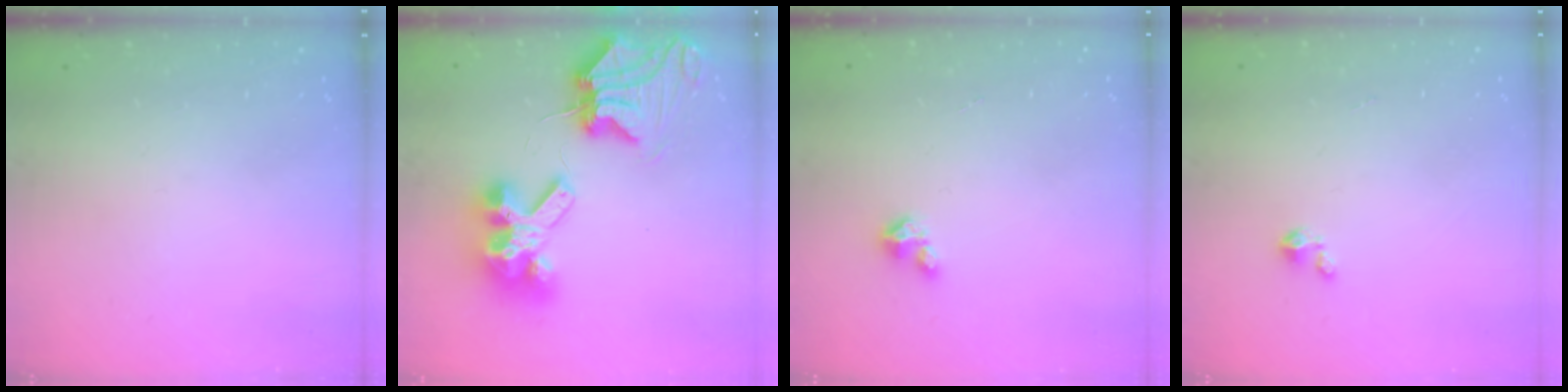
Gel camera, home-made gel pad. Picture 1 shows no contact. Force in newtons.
{"total": 14.5, "press": 14.4, "slide": 1.7}
{"total": 1.5, "press": 1.5, "slide": 0.2}
{"total": 1.5, "press": 1.5, "slide": 0.1}